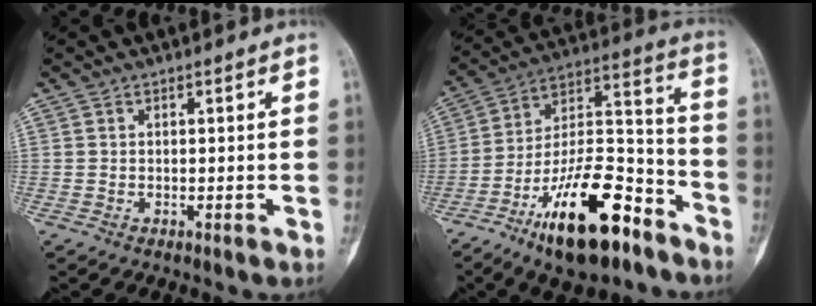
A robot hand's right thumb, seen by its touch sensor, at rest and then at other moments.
{"total": 22.1, "force": [-13.0, 8.6, 15.7], "torque": [-0.268, 0.087, -0.221]}